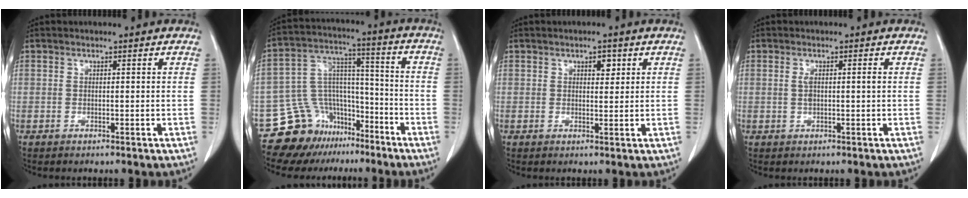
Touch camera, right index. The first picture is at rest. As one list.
[{"total": 12.9, "force": [-9.6, 8.4, 1.8], "torque": [-0.032, 0.089, -0.155]}, {"total": 2.0, "force": [1.0, 1.0, 1.5], "torque": [-0.020, -0.001, 0.014]}, {"total": 1.9, "force": [0.2, 0.3, 1.9], "torque": [-0.040, 0.004, 0.006]}]